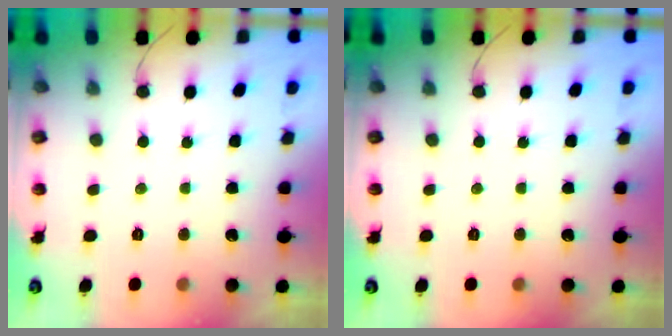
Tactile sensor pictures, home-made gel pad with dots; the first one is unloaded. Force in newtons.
{"total": 0.0}